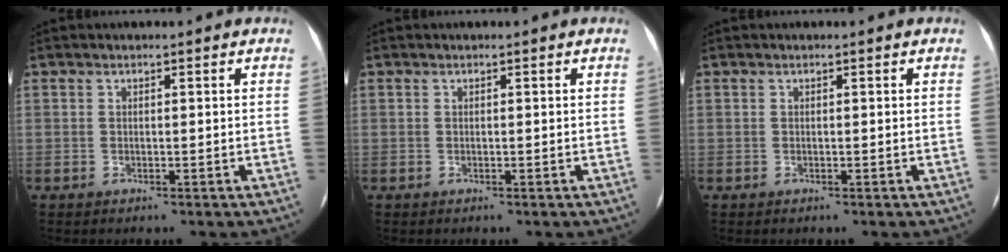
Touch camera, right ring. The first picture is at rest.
{"total": 0.0}
{"total": 0.0}